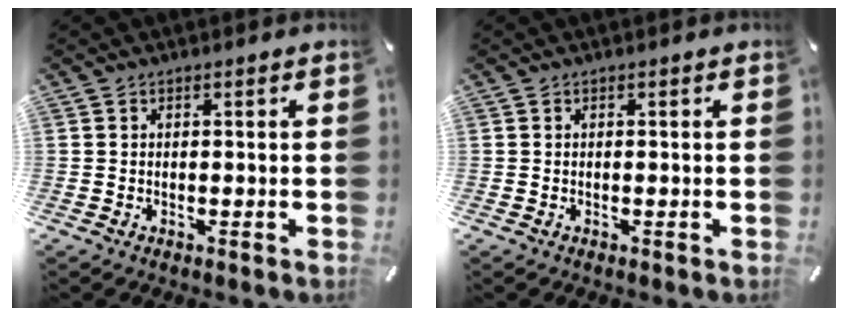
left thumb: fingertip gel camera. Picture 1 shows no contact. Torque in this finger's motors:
{"motor_torque": [0.04, -0.05, 0.00, 0.00, 0.00]}